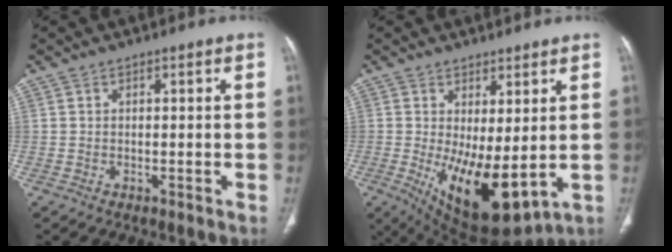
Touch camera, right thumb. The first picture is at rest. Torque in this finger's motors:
{"motor_torque": [2.14, 2.41, 0.16, -0.08, 0.47]}